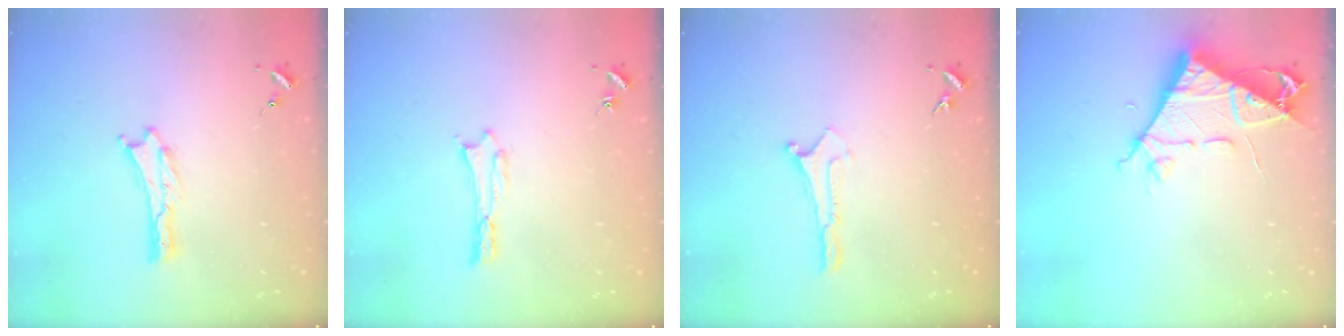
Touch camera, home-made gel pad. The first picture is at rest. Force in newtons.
{"total": 0.0}
{"total": 0.0}
{"total": 7.1, "press": 7.0, "slide": 0.8}